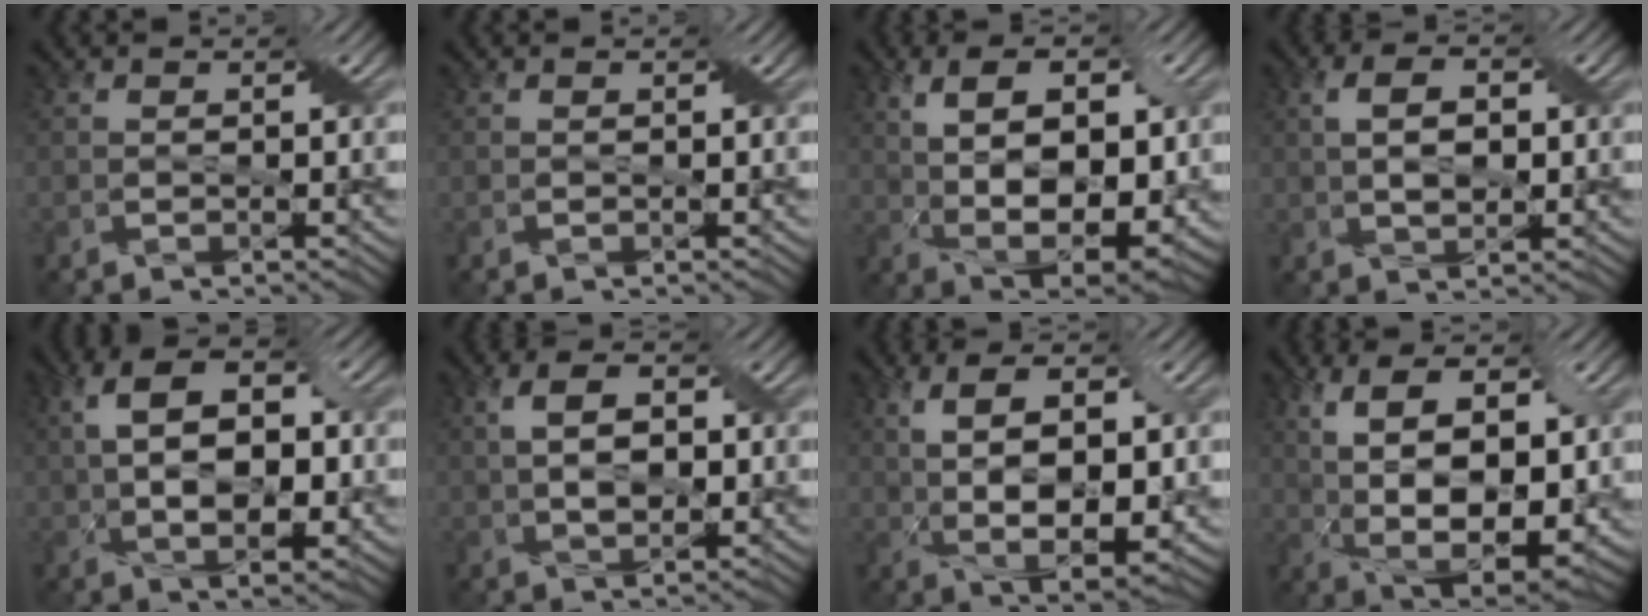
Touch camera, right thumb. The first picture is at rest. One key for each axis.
{"total": 0.0}
{"total": 12.5, "fx": 1.9, "fy": 6.4, "fz": 10.6, "tx": -0.175, "ty": 0.001, "tz": 0.033}
{"total": 4.6, "fx": 0.6, "fy": 2.5, "fz": 3.9, "tx": -0.075, "ty": 0.003, "tz": 0.010}
{"total": 11.1, "fx": 0.8, "fy": 5.8, "fz": 9.4, "tx": -0.171, "ty": 0.009, "tz": 0.013}
{"total": 5.7, "fx": 0.5, "fy": 3.0, "fz": 4.8, "tx": -0.095, "ty": 0.006, "tz": 0.008}
{"total": 10.4, "fx": 0.9, "fy": 4.6, "fz": 9.3, "tx": -0.168, "ty": 0.002, "tz": 0.019}
{"total": 13.8, "fx": 1.9, "fy": 7.0, "fz": 11.8, "tx": -0.200, "ty": -0.001, "tz": 0.035}